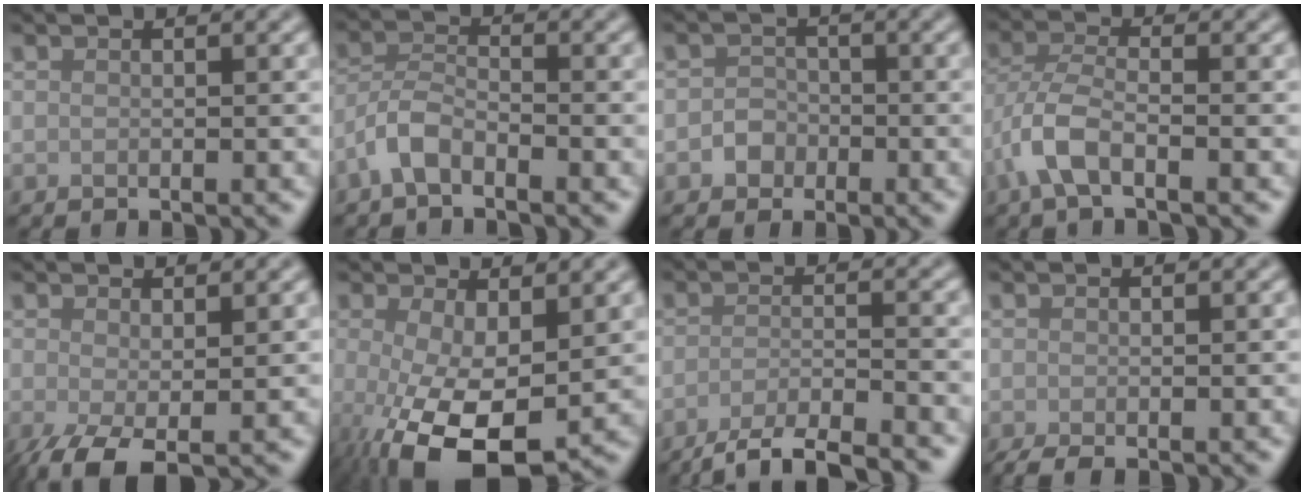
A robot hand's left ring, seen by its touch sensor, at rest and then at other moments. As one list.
[{"total": 2.9, "force": [-2.0, 1.1, 1.8], "torque": [-0.039, 0.009, -0.048]}, {"total": 1.8, "force": [-0.7, 1.6, 0.4], "torque": [0.002, 0.005, -0.016]}, {"total": 4.3, "force": [-1.9, 1.6, 3.5], "torque": [-0.080, 0.006, -0.048]}, {"total": 3.7, "force": [-1.2, 1.3, 3.2], "torque": [-0.071, -0.011, -0.025]}, {"total": 10.3, "force": [-2.8, 4.3, 8.9], "torque": [-0.172, -0.028, -0.038]}, {"total": 5.5, "force": [-4.5, 1.0, 3.0], "torque": [-0.046, -0.004, -0.082]}, {"total": 1.5, "force": [-0.9, 0.4, 1.2], "torque": [-0.025, -0.010, -0.017]}]